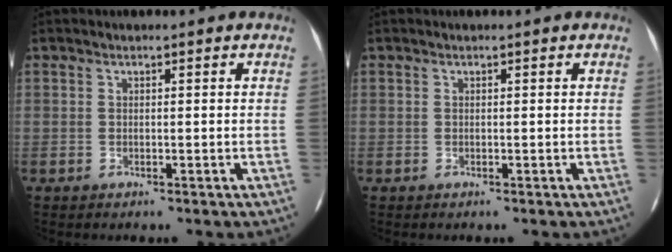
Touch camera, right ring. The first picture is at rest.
{"total": 0.0}